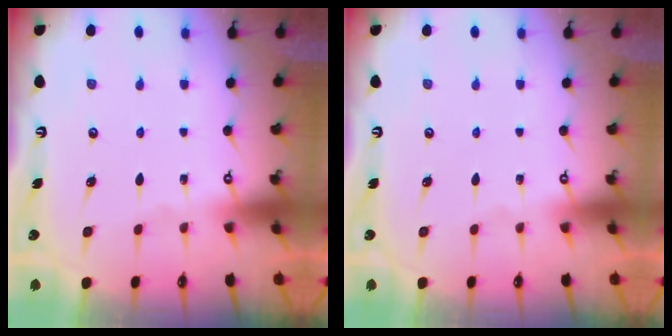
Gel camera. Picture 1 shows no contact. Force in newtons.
{"total": 0.0}